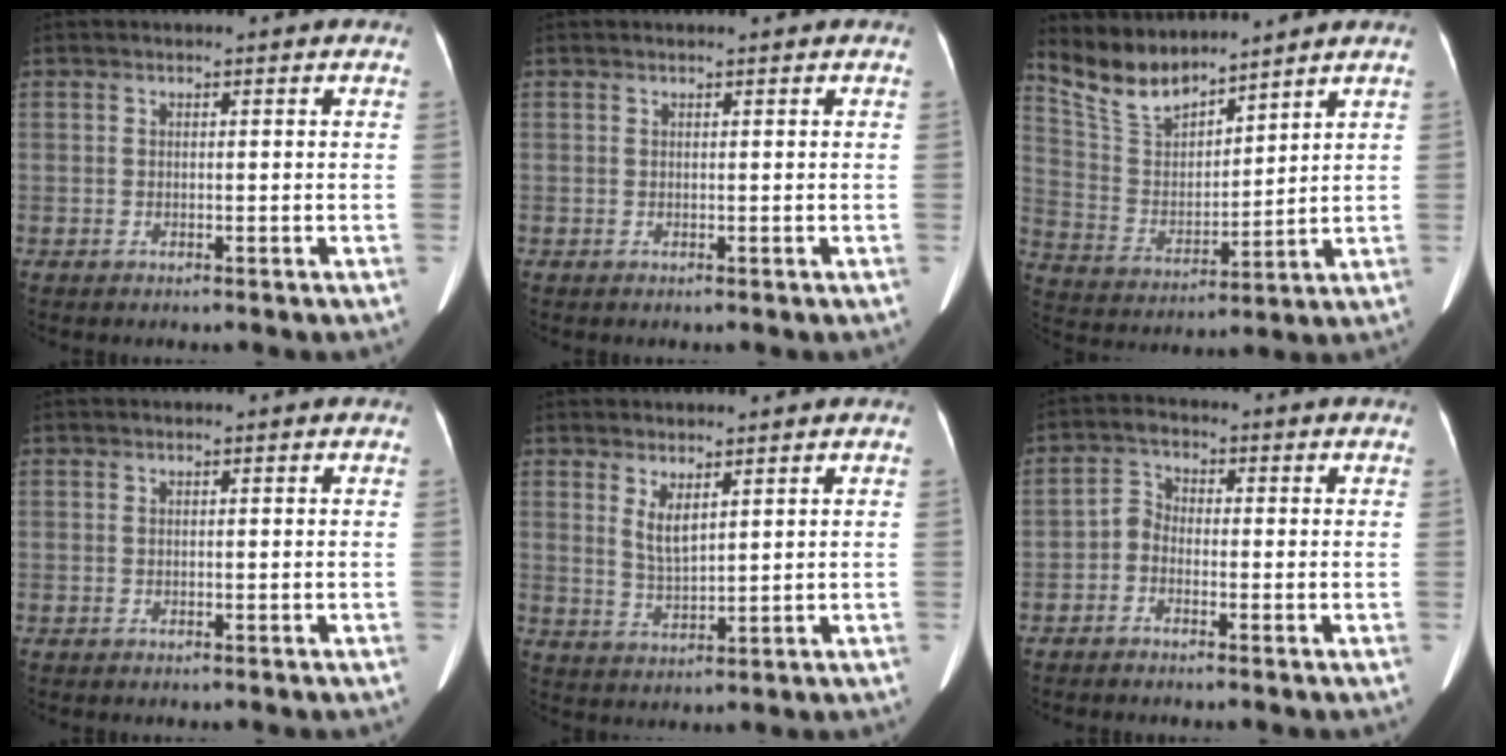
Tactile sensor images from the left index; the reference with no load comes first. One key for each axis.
{"total": 0.0}
{"total": 9.6, "fx": 8.9, "fy": 2.7, "fz": 2.2, "tx": -0.059, "ty": 0.009, "tz": 0.188}
{"total": 0.0}
{"total": 3.4, "fx": 2.1, "fy": 0.9, "fz": 2.6, "tx": -0.056, "ty": -0.010, "tz": 0.048}
{"total": 2.4, "fx": -1.3, "fy": 1.6, "fz": 1.2, "tx": -0.020, "ty": 0.004, "tz": -0.032}